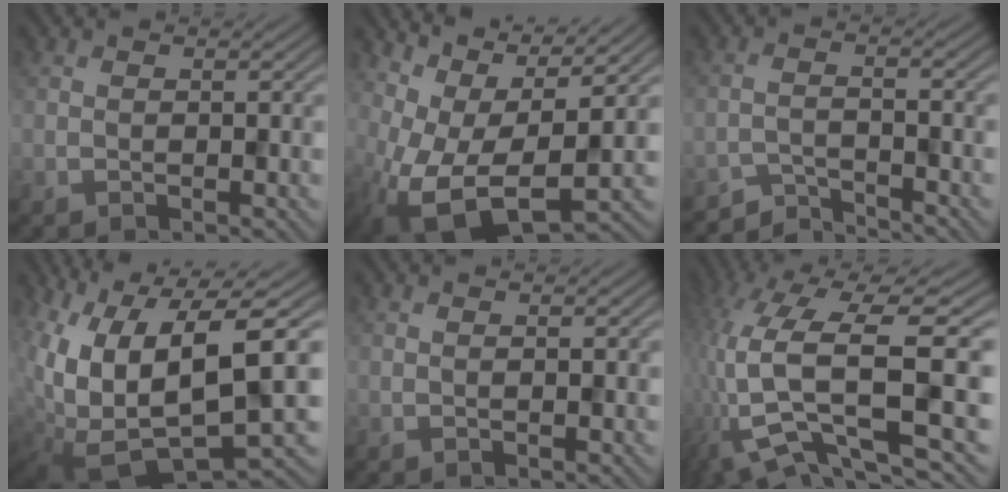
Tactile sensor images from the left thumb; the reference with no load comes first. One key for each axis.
{"total": 12.1, "fx": 0.9, "fy": 6.0, "fz": 10.5, "tx": -0.219, "ty": -0.015, "tz": 0.028}
{"total": 3.5, "fx": -3.4, "fy": 0.2, "fz": 0.6, "tx": -0.007, "ty": 0.001, "tz": -0.072}
{"total": 15.4, "fx": 1.8, "fy": 6.8, "fz": 13.7, "tx": -0.269, "ty": -0.019, "tz": 0.048}
{"total": 0.0}
{"total": 13.9, "fx": -1.8, "fy": 5.2, "fz": 12.8, "tx": -0.299, "ty": -0.019, "tz": 0.006}